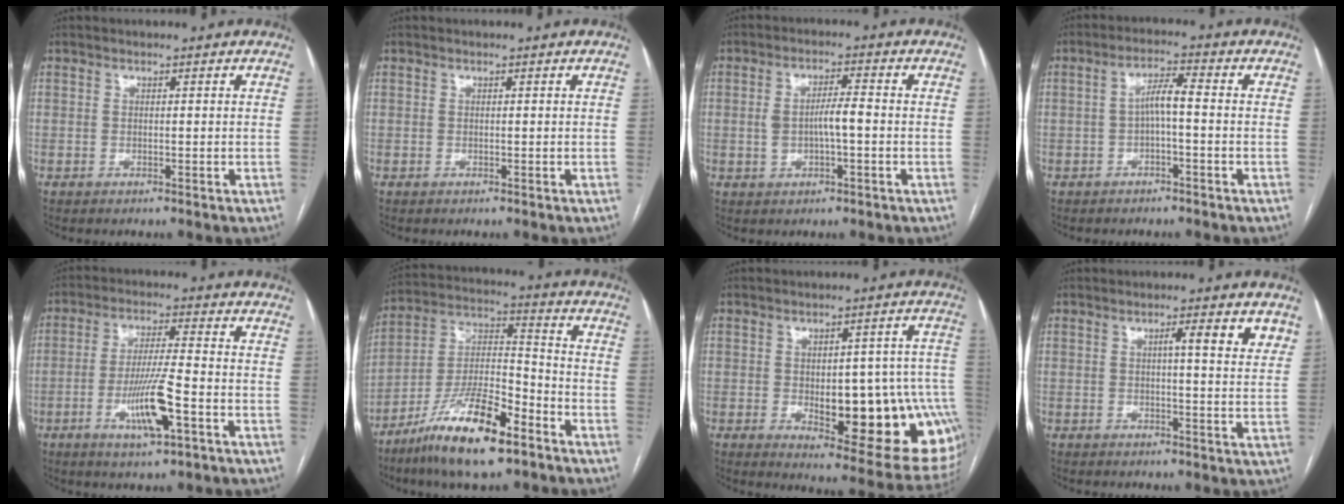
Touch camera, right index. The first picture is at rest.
{"total": 0.0}
{"total": 4.7, "force": [-0.4, 1.3, 4.5], "torque": [-0.091, 0.012, -0.003]}
{"total": 4.0, "force": [-0.6, 0.6, 3.9], "torque": [-0.070, 0.016, -0.007]}
{"total": 9.2, "force": [-3.6, 0.7, 8.4], "torque": [-0.160, -0.008, -0.063]}
{"total": 16.5, "force": [-10.3, 3.6, 12.4], "torque": [-0.242, -0.007, -0.184]}
{"total": 20.6, "force": [-4.8, 7.2, 18.7], "torque": [-0.144, 0.025, -0.038]}
{"total": 4.9, "force": [2.2, 0.5, 4.4], "torque": [-0.056, 0.001, 0.027]}